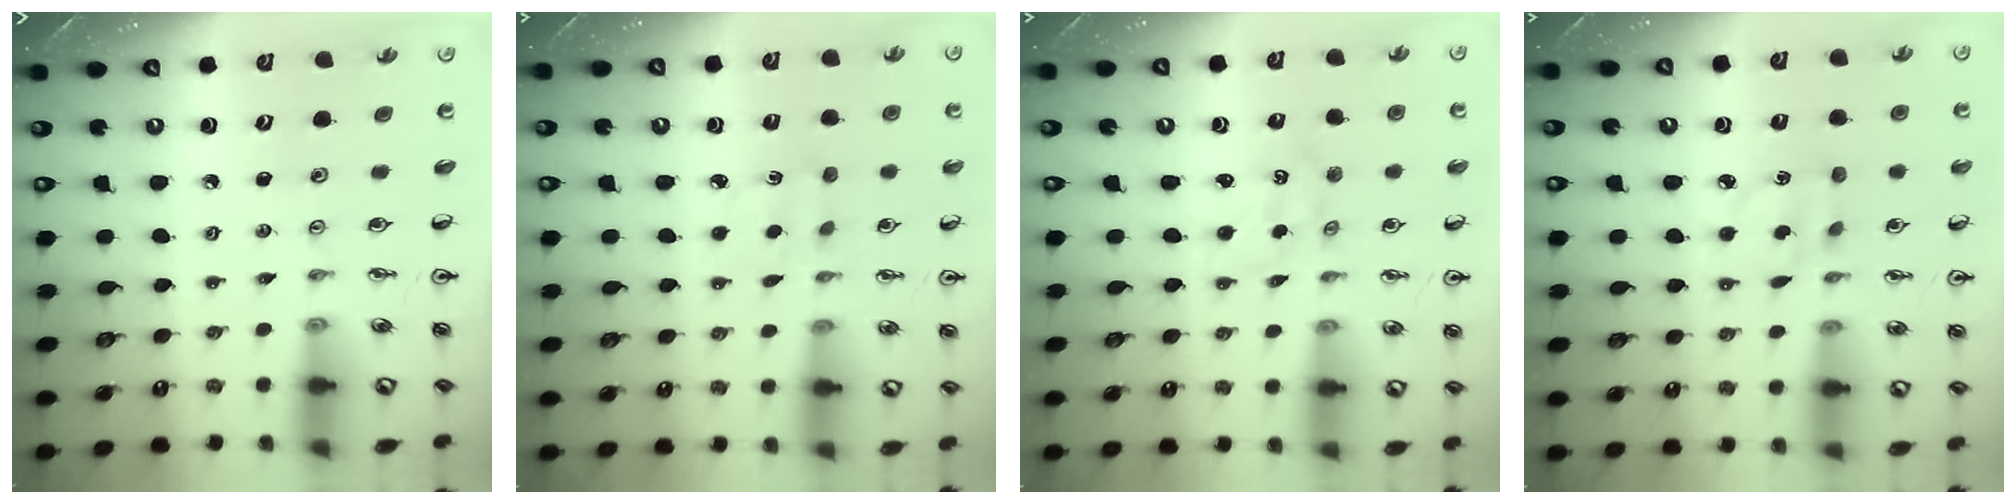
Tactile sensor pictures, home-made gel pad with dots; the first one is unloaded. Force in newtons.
{"total": 2.3, "press": 2.3, "slide": 0.4}
{"total": 1.1, "press": 0.9, "slide": 0.6}
{"total": 2.6, "press": 2.6, "slide": 0.1}